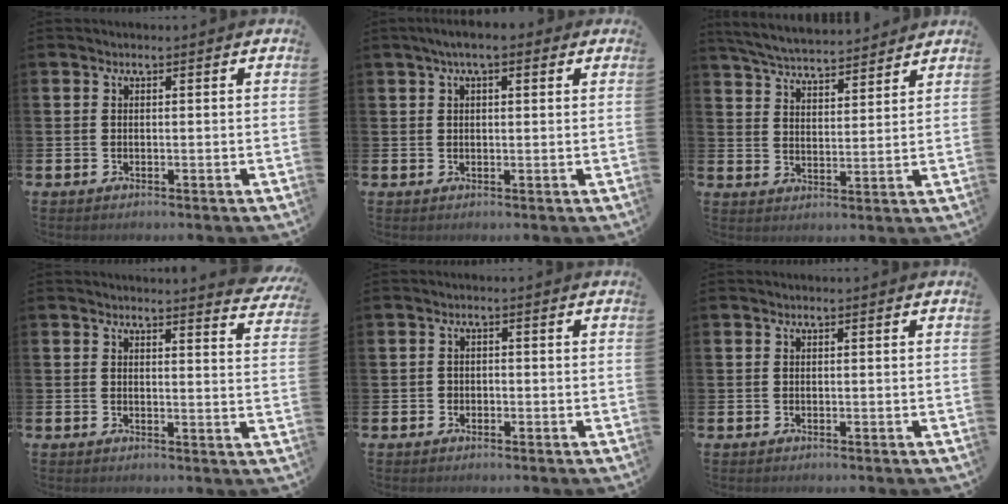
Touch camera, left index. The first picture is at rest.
{"total": 3.7, "force": [2.4, 1.4, 2.5], "torque": [-0.042, 0.002, 0.040]}
{"total": 5.8, "force": [5.7, 0.6, 0.8], "torque": [-0.039, -0.035, 0.102]}
{"total": 3.1, "force": [3.1, -0.2, 0.1], "torque": [0.016, -0.029, 0.051]}
{"total": 1.2, "force": [-0.6, 1.0, 0.2], "torque": [-0.005, 0.005, -0.015]}
{"total": 0.0}